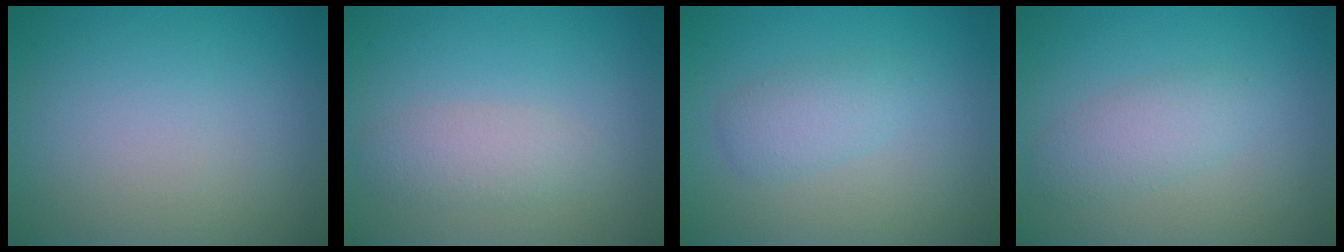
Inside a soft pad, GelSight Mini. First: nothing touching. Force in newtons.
{"total": 2.1, "press": 2.1, "slide": 0.1}
{"total": 2.1, "press": 2.1, "slide": 0.1}
{"total": 2.4, "press": 2.4, "slide": 0.1}